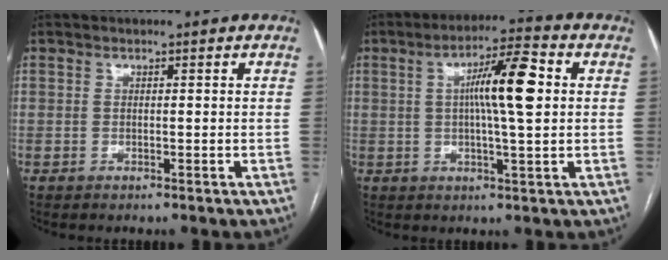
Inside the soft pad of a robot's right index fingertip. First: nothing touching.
{"total": 10.1, "force": [1.6, 0.8, 9.9], "torque": [-0.168, 0.014, 0.024]}